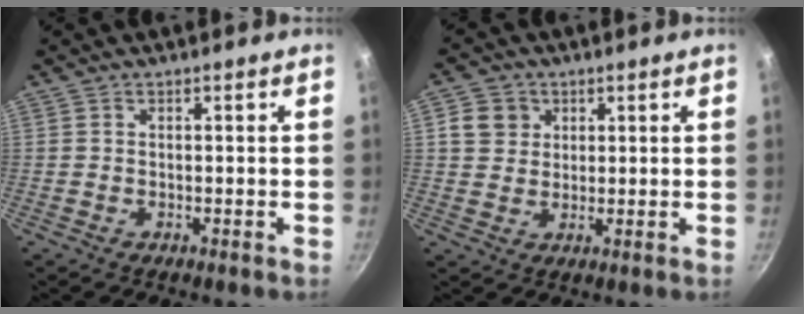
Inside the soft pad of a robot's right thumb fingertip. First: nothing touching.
{"total": 5.5, "force": [1.8, 4.9, 1.8], "torque": [-0.005, 0.005, 0.029]}